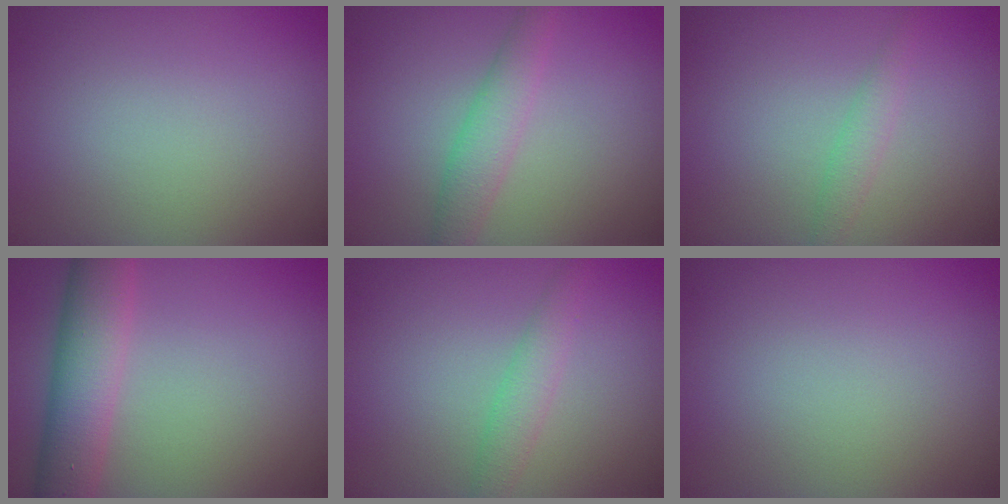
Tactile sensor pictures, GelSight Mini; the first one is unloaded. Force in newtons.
{"total": 2.7, "press": 2.7, "slide": 0.1}
{"total": 1.6, "press": 1.6, "slide": 0.0}
{"total": 5.8, "press": 5.8, "slide": 0.1}
{"total": 2.2, "press": 2.2, "slide": 0.2}
{"total": 0.0}